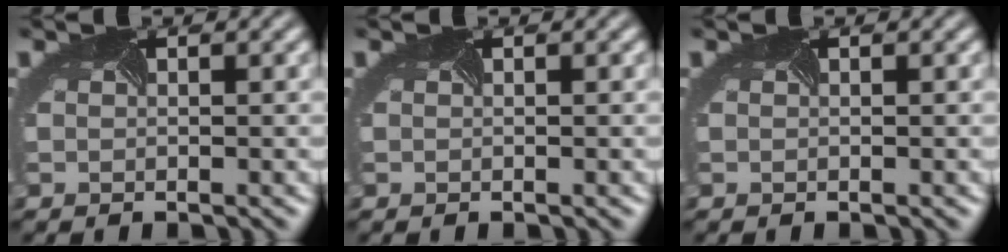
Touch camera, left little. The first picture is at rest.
{"total": 0.0}
{"total": 0.0}